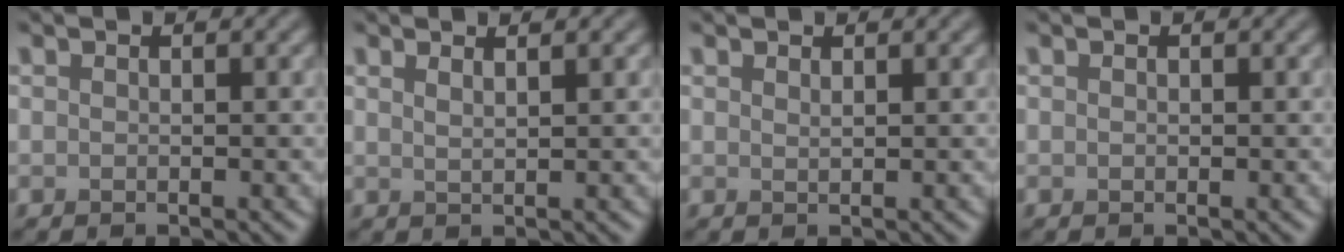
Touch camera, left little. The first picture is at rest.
{"total": 1.6, "force": [1.0, 0.6, 1.1], "torque": [-0.009, 0.006, 0.007]}
{"total": 0.6, "force": [0.5, 0.1, 0.3], "torque": [-0.004, -0.001, 0.010]}
{"total": 0.0}